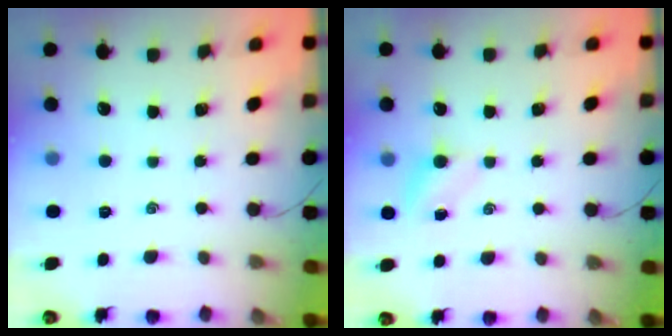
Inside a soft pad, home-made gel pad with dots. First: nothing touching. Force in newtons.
{"total": 3.5, "press": 3.3, "slide": 1.1}